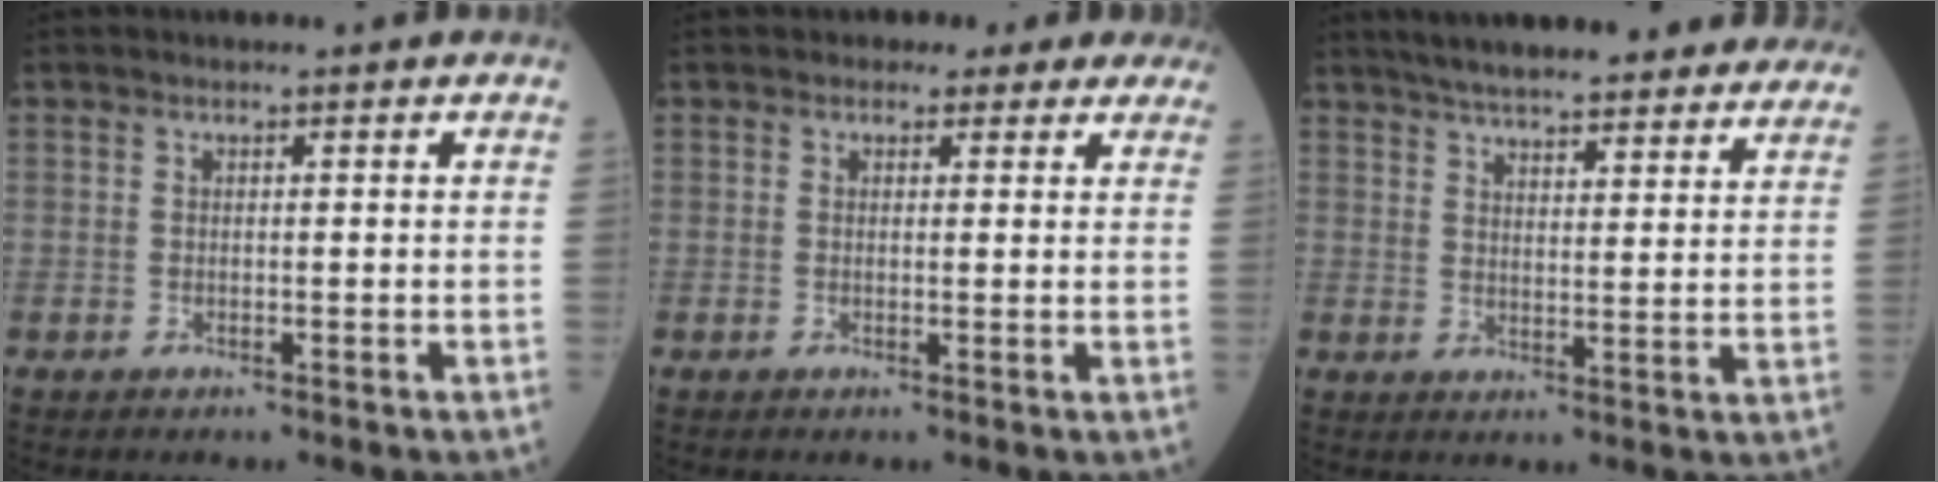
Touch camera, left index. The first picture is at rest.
{"total": 5.0, "force": [4.0, 2.8, 0.8], "torque": [0.008, 0.005, 0.028]}
{"total": 23.7, "force": [20.9, 4.5, 10.3], "torque": [-0.155, 0.010, 0.262]}